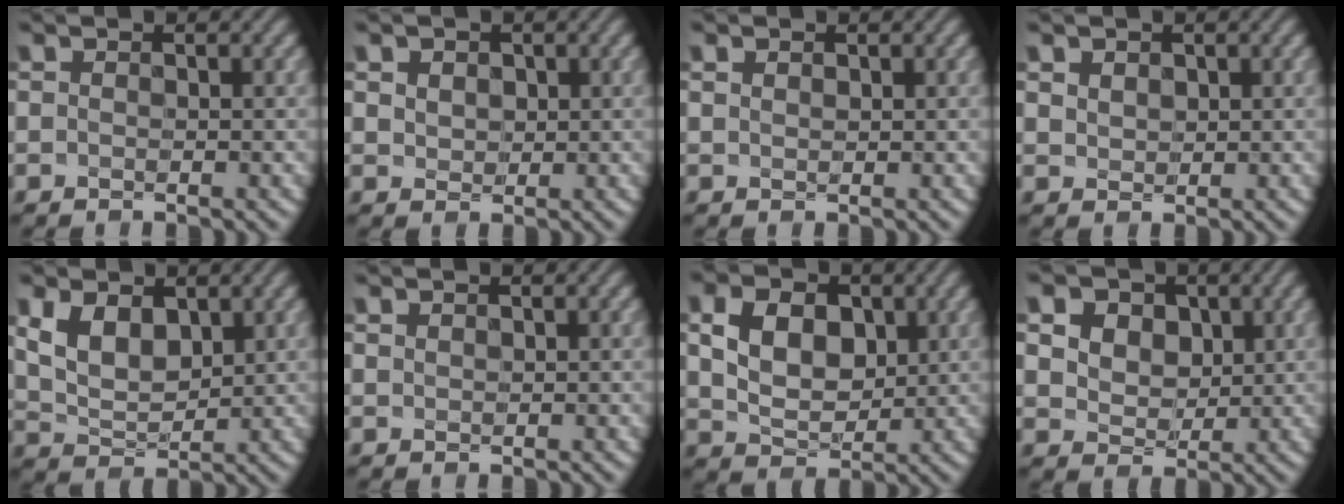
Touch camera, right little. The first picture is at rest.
{"total": 3.7, "force": [1.6, 2.7, 2.0], "torque": [-0.054, 0.018, 0.019]}
{"total": 1.0, "force": [0.7, 0.7, 0.4], "torque": [-0.019, 0.010, 0.006]}
{"total": 3.4, "force": [1.7, 2.4, 1.7], "torque": [-0.052, 0.016, 0.026]}
{"total": 2.9, "force": [1.3, 1.7, 2.0], "torque": [-0.045, -0.010, 0.032]}
{"total": 1.4, "force": [0.8, 0.9, 0.6], "torque": [-0.019, 0.014, 0.005]}
{"total": 4.0, "force": [0.8, 2.9, 2.6], "torque": [-0.059, -0.008, 0.022]}
{"total": 8.9, "force": [4.3, 6.6, 4.0], "torque": [-0.100, 0.019, 0.079]}